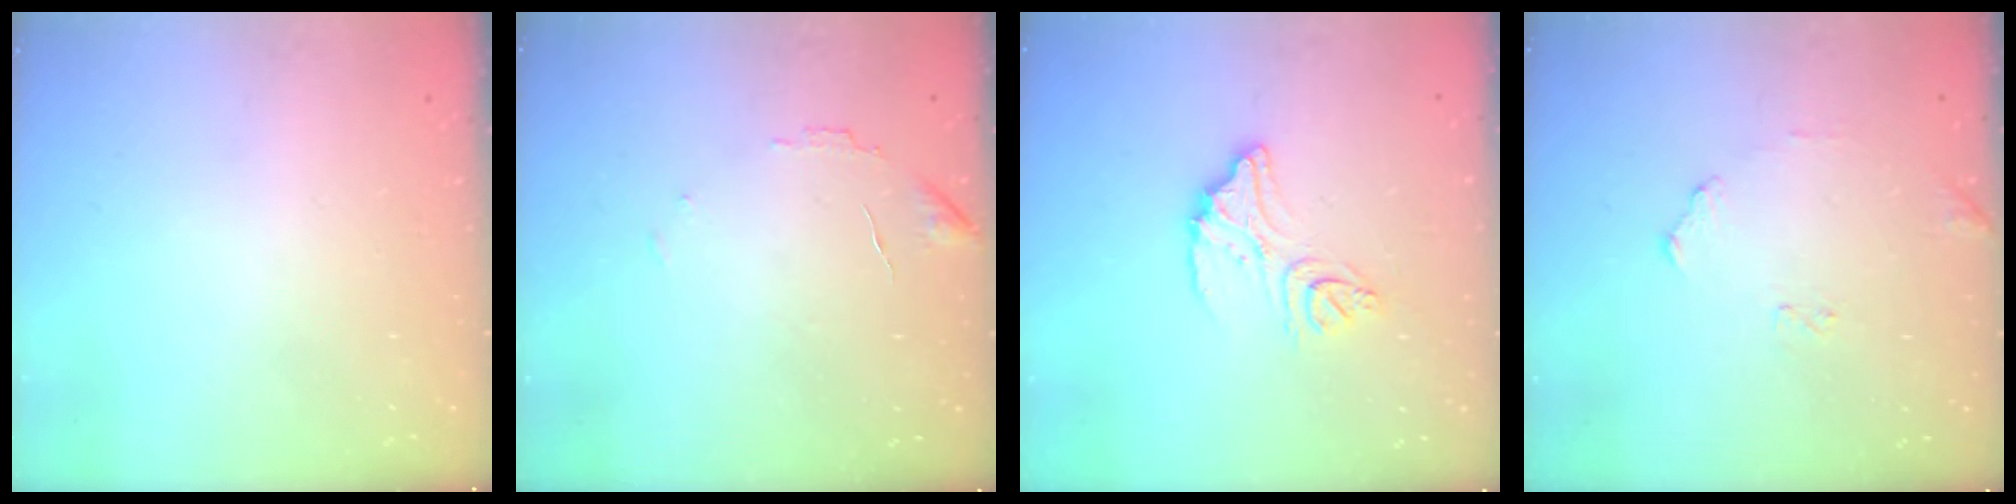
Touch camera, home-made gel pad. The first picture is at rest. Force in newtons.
{"total": 7.6, "press": 7.6, "slide": 0.4}
{"total": 12.9, "press": 12.9, "slide": 1.0}
{"total": 6.3, "press": 6.3, "slide": 0.2}